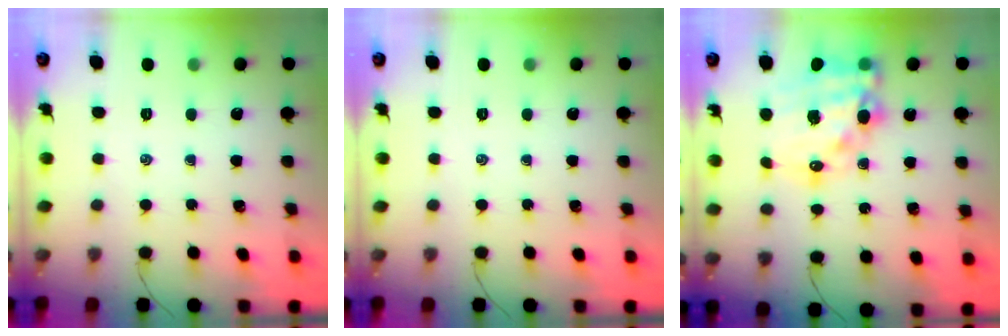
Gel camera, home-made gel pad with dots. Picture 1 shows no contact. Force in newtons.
{"total": 0.0}
{"total": 19.2, "press": 18.7, "slide": 4.1}